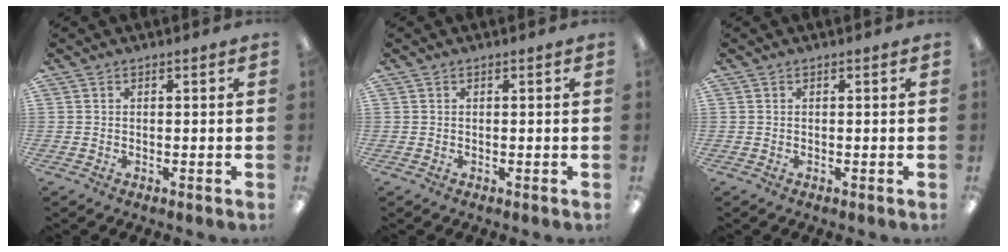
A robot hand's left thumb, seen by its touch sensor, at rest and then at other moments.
{"total": 0.0}
{"total": 0.0}